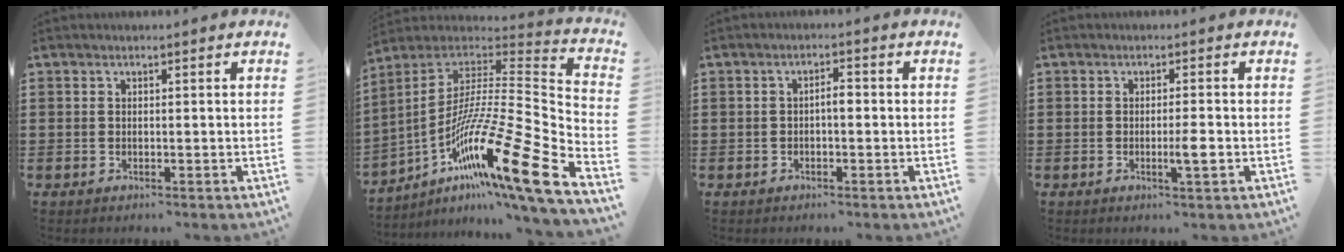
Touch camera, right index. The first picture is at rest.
{"total": 19.2, "force": [-10.0, 1.9, 16.3], "torque": [-0.299, -0.008, -0.187]}
{"total": 2.0, "force": [-0.4, 0.7, 1.9], "torque": [-0.036, 0.004, -0.009]}
{"total": 3.2, "force": [-0.9, 0.3, 3.0], "torque": [-0.058, -0.007, -0.019]}